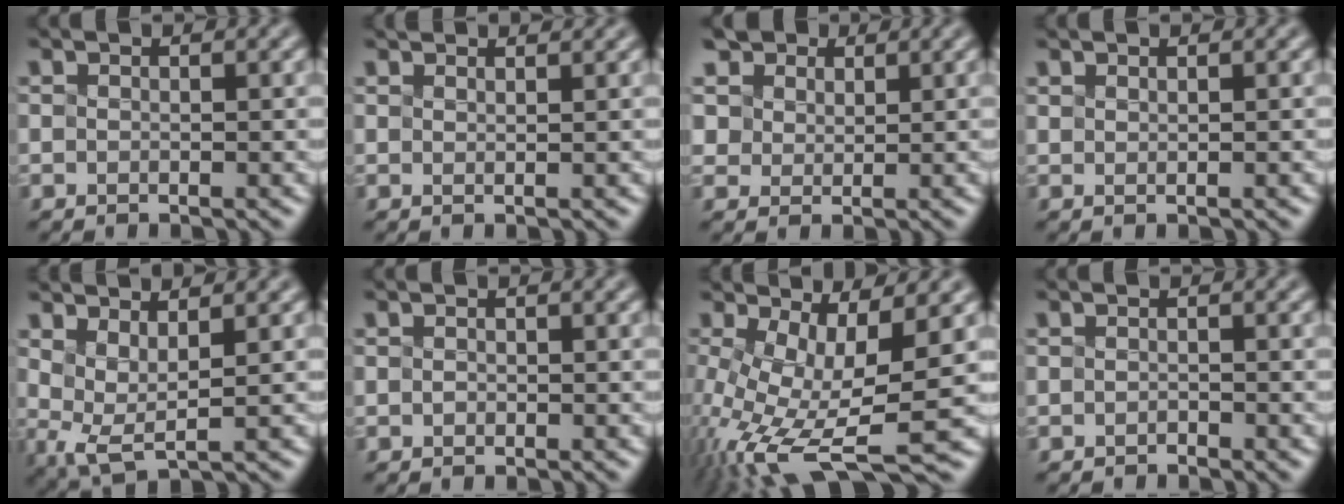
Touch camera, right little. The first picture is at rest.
{"total": 2.9, "force": [2.6, 0.9, 1.0], "torque": [-0.003, 0.031, 0.024]}
{"total": 3.9, "force": [2.8, 2.6, 0.7], "torque": [-0.059, 0.008, 0.072]}
{"total": 2.0, "force": [1.3, 1.1, 1.1], "torque": [-0.012, 0.023, 0.015]}
{"total": 2.0, "force": [0.8, 0.2, 1.8], "torque": [-0.052, 0.004, 0.039]}
{"total": 0.8, "force": [-0.4, -0.4, -0.6], "torque": [-0.003, 0.001, 0.011]}
{"total": 10.4, "force": [-3.2, 2.5, 9.5], "torque": [-0.195, -0.006, -0.029]}
{"total": 1.2, "force": [-1.0, -0.5, -0.6], "torque": [-0.002, -0.002, 0.002]}